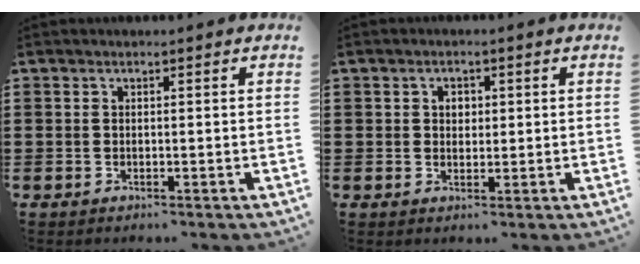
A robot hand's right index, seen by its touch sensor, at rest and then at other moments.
{"total": 1.8, "force": [0.4, 1.5, 1.0], "torque": [-0.023, 0.010, 0.005]}